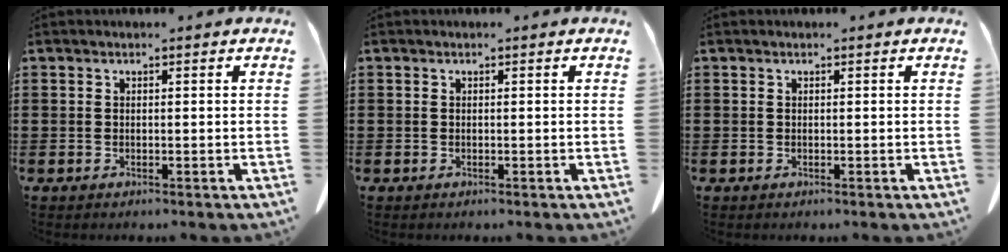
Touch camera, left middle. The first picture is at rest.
{"total": 0.0}
{"total": 0.0}